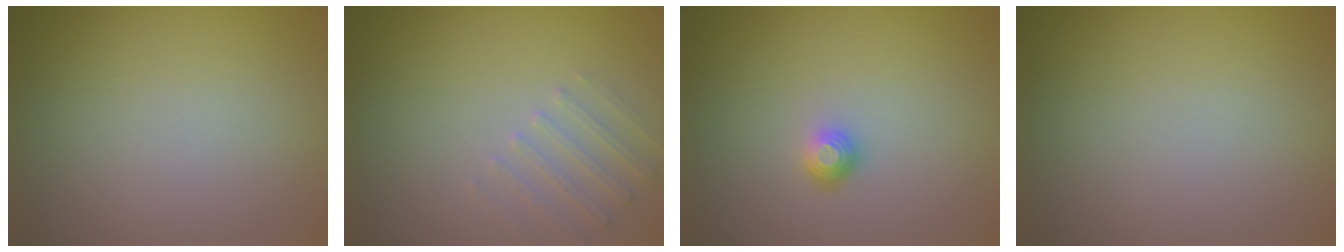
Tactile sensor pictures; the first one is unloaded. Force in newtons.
{"total": 1.9, "press": 1.8, "slide": 0.6}
{"total": 1.2, "press": 1.0, "slide": 0.5}
{"total": 0.0}